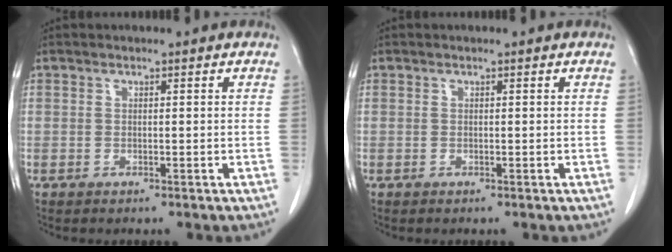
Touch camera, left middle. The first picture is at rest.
{"total": 0.0}